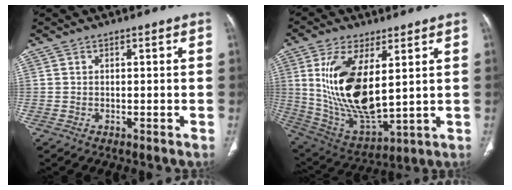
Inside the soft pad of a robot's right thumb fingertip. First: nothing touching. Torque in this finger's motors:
{"motor_torque": [0.58, 4.43, 1.77, 0.21, 0.72]}